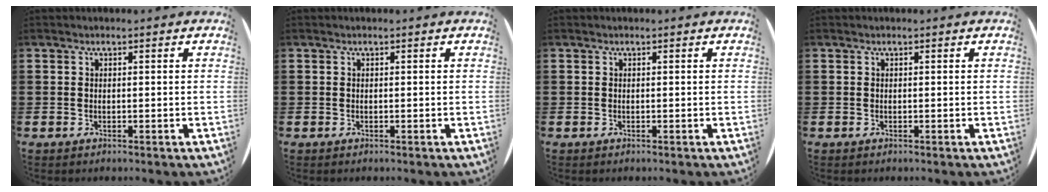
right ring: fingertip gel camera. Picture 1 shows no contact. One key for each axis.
{"total": 0.0}
{"total": 0.0}
{"total": 0.0}